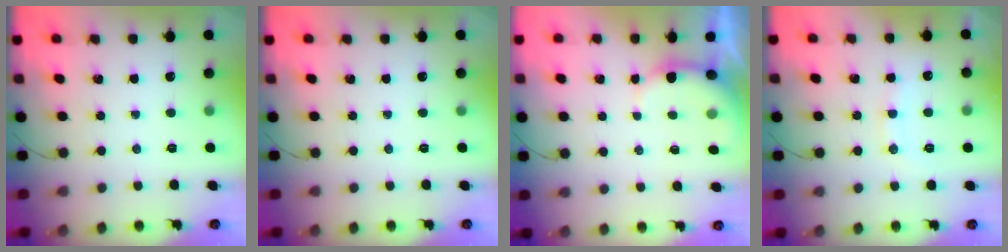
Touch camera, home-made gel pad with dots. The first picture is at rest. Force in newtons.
{"total": 0.0}
{"total": 5.0, "press": 5.0, "slide": 0.6}
{"total": 8.8, "press": 8.8, "slide": 0.9}